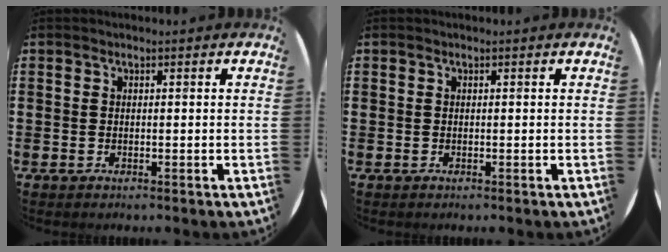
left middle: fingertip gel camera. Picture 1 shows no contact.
{"total": 0.0}